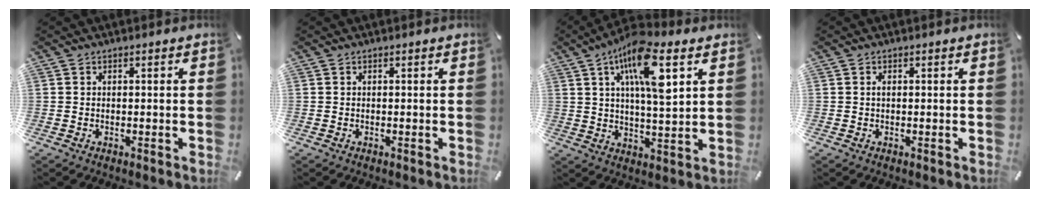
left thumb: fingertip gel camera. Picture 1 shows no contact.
{"total": 0.0}
{"total": 13.8, "force": [6.7, 4.3, 11.3], "torque": [-0.196, -0.016, 0.111]}
{"total": 0.7, "force": [0.0, 0.3, 0.7], "torque": [-0.013, 0.000, 0.000]}